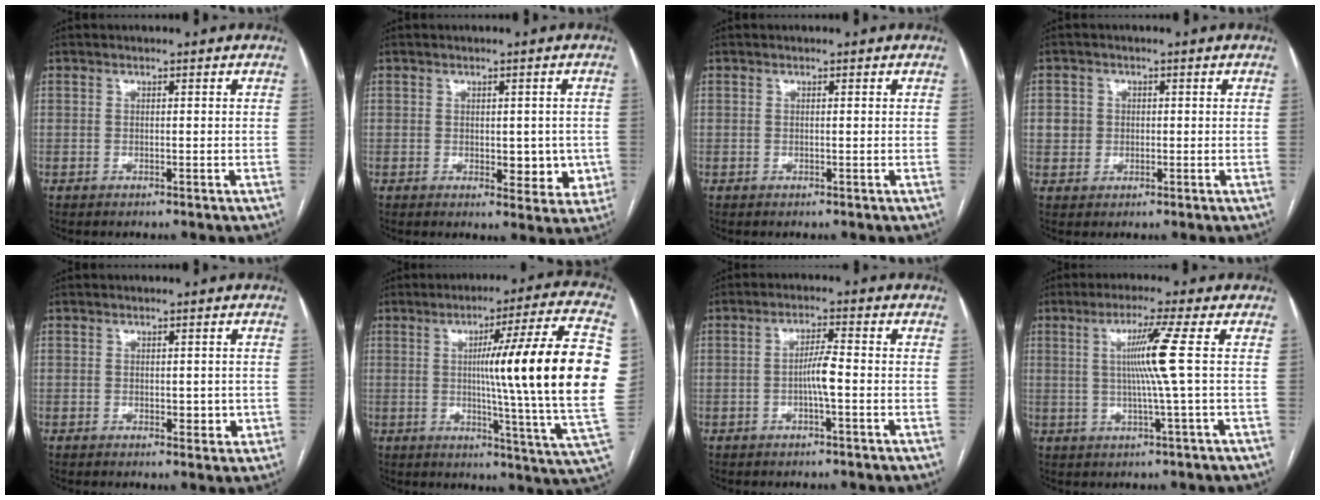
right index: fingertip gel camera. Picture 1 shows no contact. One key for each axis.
{"total": 5.7, "fx": -0.6, "fy": 3.3, "fz": 4.6, "tx": -0.040, "ty": 0.003, "tz": 0.002}
{"total": 0.0}
{"total": 2.9, "fx": 0.2, "fy": 2.8, "fz": 0.6, "tx": -0.007, "ty": 0.011, "tz": 0.007}
{"total": 2.7, "fx": -0.3, "fy": 1.7, "fz": 2.1, "tx": -0.024, "ty": 0.006, "tz": 0.003}
{"total": 24.2, "fx": 2.6, "fy": -1.4, "fz": 24.0, "tx": -0.272, "ty": 0.003, "tz": 0.024}
{"total": 3.7, "fx": -0.8, "fy": 0.1, "fz": 3.6, "tx": -0.065, "ty": 0.004, "tz": -0.016}
{"total": 7.1, "fx": 0.9, "fy": -2.2, "fz": 6.7, "tx": -0.123, "ty": -0.001, "tz": 0.022}